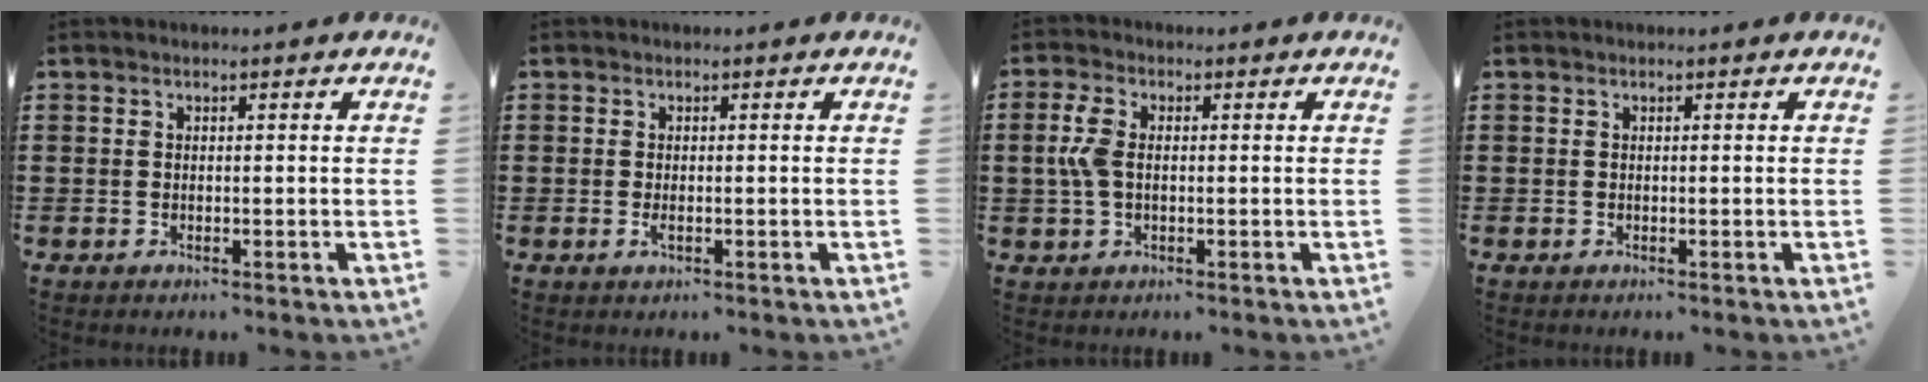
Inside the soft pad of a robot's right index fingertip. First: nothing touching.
{"total": 1.1, "force": [-0.4, 0.4, 1.0], "torque": [-0.026, -0.008, -0.008]}
{"total": 4.7, "force": [0.1, 2.7, 3.9], "torque": [-0.107, -0.001, -0.008]}
{"total": 0.0}